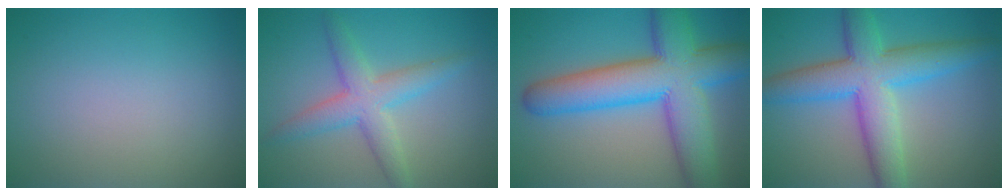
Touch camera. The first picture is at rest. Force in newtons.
{"total": 4.4, "press": 4.4, "slide": 0.0}
{"total": 11.6, "press": 11.6, "slide": 0.3}
{"total": 8.3, "press": 8.3, "slide": 0.1}